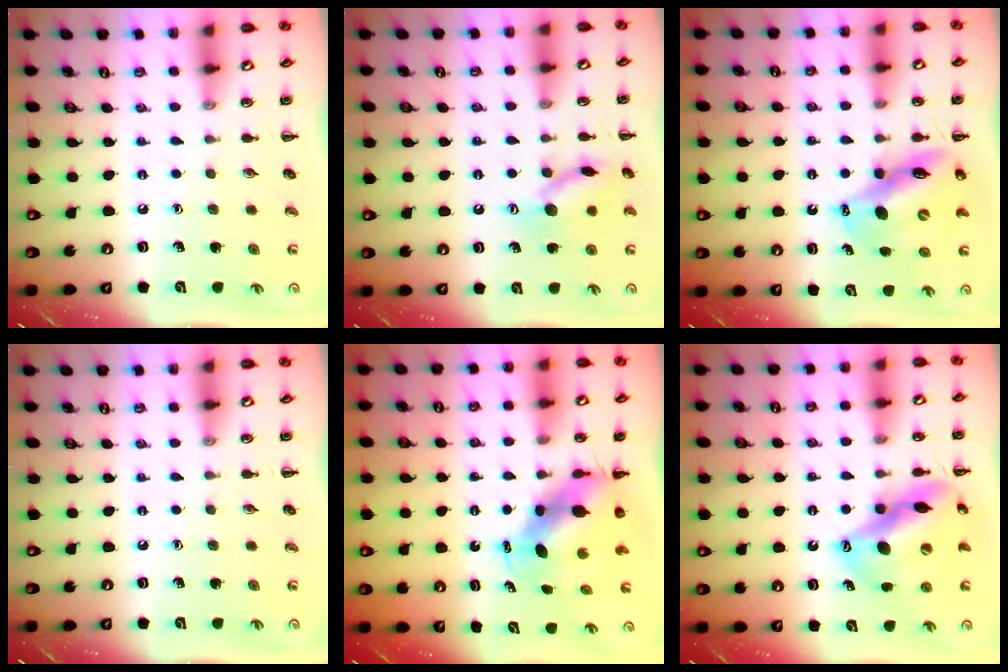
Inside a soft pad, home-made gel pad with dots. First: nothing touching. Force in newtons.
{"total": 12.4, "press": 12.3, "slide": 0.9}
{"total": 12.0, "press": 11.7, "slide": 2.7}
{"total": 0.0}
{"total": 5.8, "press": 5.7, "slide": 1.2}
{"total": 17.0, "press": 16.4, "slide": 4.6}